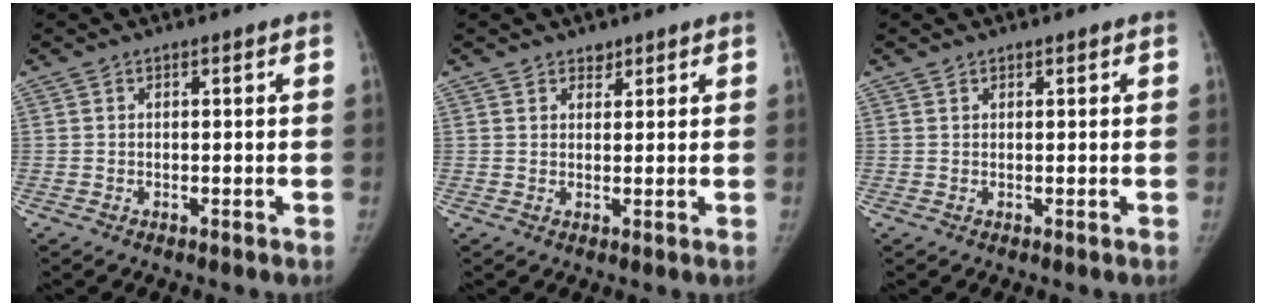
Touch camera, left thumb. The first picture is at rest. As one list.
[{"total": 1.8, "force": [1.4, 1.2, 0.2], "torque": [0.013, -0.008, 0.017]}, {"total": 0.6, "force": [0.5, 0.3, 0.1], "torque": [0.002, -0.003, 0.007]}]